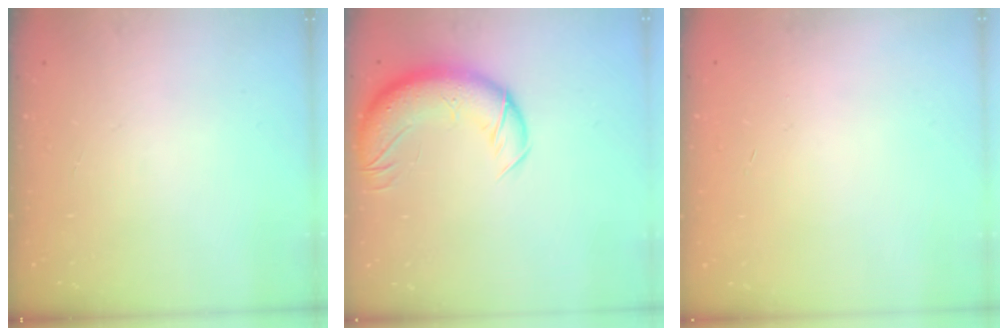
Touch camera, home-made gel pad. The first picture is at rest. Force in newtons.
{"total": 13.3, "press": 12.8, "slide": 3.6}
{"total": 0.6, "press": 0.5, "slide": 0.2}